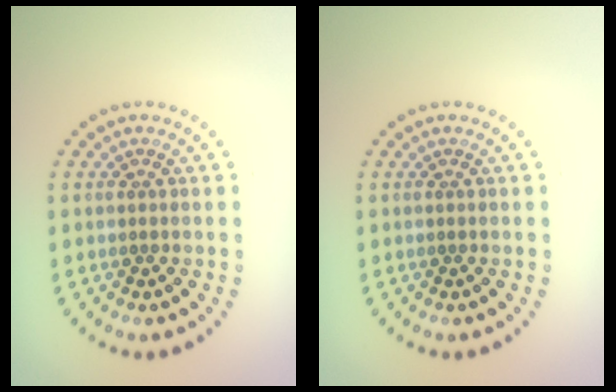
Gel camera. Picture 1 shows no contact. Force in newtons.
{"total": 0.0}